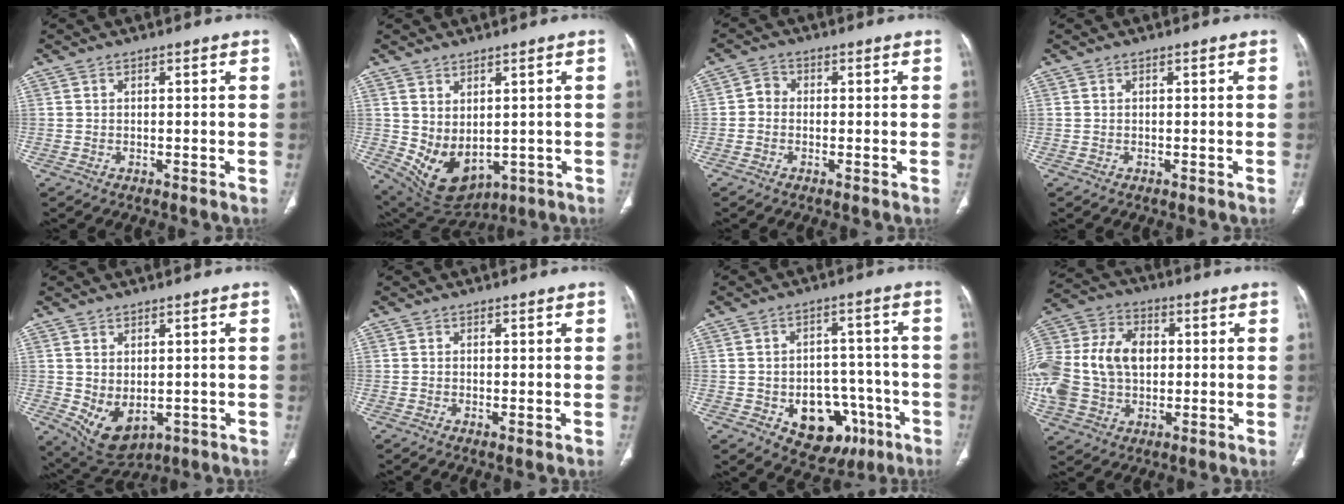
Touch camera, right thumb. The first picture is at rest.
{"total": 9.8, "force": [-0.1, 6.3, 7.5], "torque": [-0.117, -0.010, 0.036]}
{"total": 2.4, "force": [-0.5, 2.1, 1.2], "torque": [-0.011, 0.007, -0.019]}
{"total": 0.0}
{"total": 7.9, "force": [-1.1, 5.0, 5.9], "torque": [-0.091, -0.006, 0.009]}
{"total": 1.0, "force": [-0.2, 0.4, 0.9], "torque": [-0.021, -0.005, -0.003]}
{"total": 13.9, "force": [-5.7, 9.6, 8.3], "torque": [-0.069, 0.040, -0.066]}
{"total": 21.8, "force": [1.0, 15.9, 14.8], "torque": [-0.333, 0.024, 0.029]}